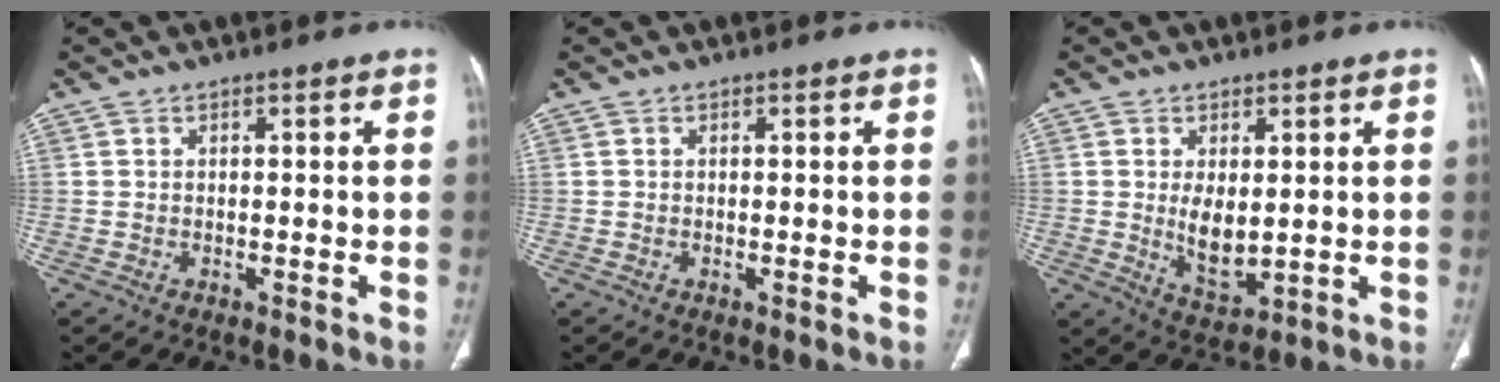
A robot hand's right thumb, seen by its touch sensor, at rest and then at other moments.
{"total": 0.0}
{"total": 6.5, "force": [0.4, 3.4, 5.5], "torque": [-0.083, -0.018, 0.022]}